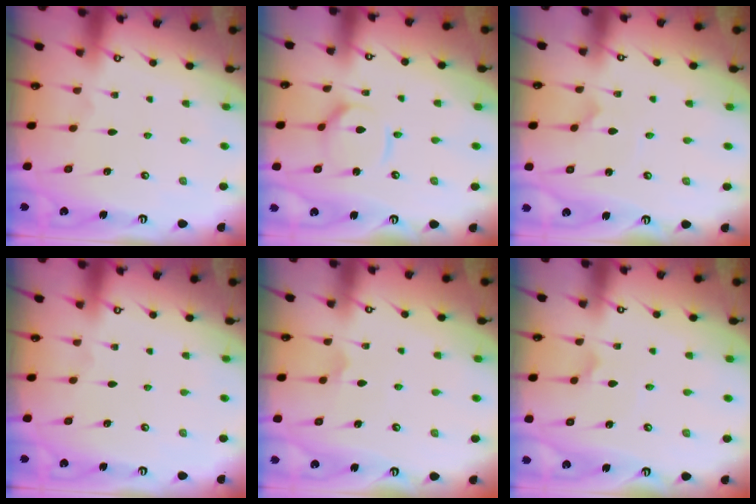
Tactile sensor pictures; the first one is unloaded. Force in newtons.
{"total": 6.0, "press": 6.0, "slide": 0.5}
{"total": 0.8, "press": 0.8, "slide": 0.0}
{"total": 0.0}
{"total": 4.3, "press": 4.3, "slide": 0.5}
{"total": 2.3, "press": 2.3, "slide": 0.2}